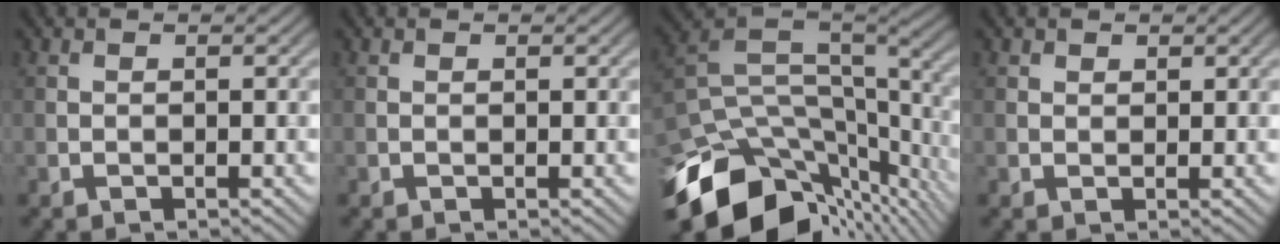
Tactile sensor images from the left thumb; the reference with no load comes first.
{"total": 0.0}
{"total": 14.4, "force": [-7.3, 7.9, 9.6], "torque": [-0.210, -0.019, -0.119]}
{"total": 1.2, "force": [0.8, 0.9, 0.2], "torque": [-0.003, -0.002, 0.014]}